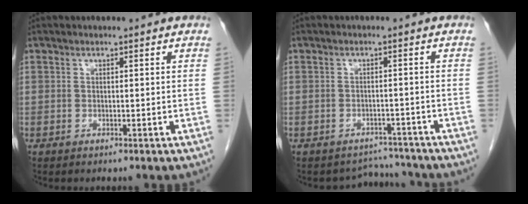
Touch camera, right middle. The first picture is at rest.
{"total": 3.8, "force": [-3.6, 0.9, -1.2], "torque": [0.013, 0.014, -0.045]}